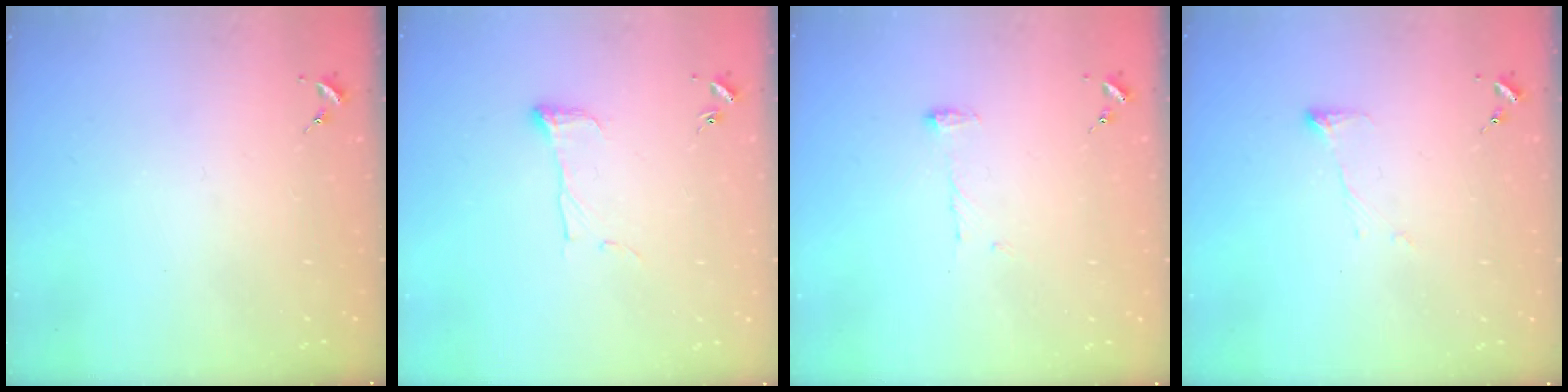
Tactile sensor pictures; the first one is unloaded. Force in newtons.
{"total": 6.6, "press": 6.6, "slide": 0.4}
{"total": 6.9, "press": 6.9, "slide": 0.7}
{"total": 5.5, "press": 5.5, "slide": 0.7}